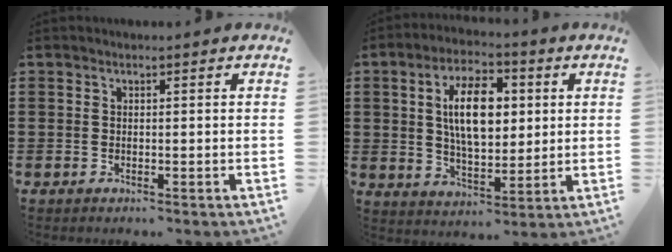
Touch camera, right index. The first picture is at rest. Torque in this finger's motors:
{"motor_torque": [1.16, 0.98, 0.36, 0.16]}